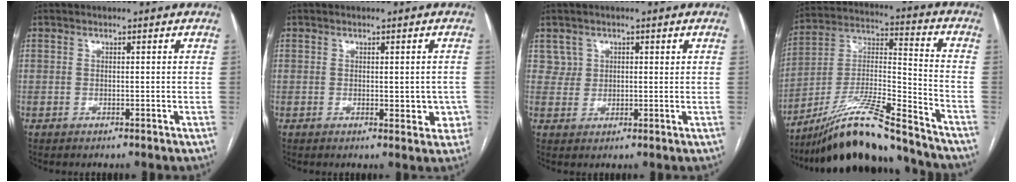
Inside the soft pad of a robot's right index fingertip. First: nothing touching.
{"total": 3.7, "force": [-0.4, 2.0, 3.0], "torque": [-0.026, 0.005, 0.000]}
{"total": 2.8, "force": [1.4, 2.5, 0.0], "torque": [0.012, 0.005, 0.020]}
{"total": 18.2, "force": [-16.0, 0.6, 8.5], "torque": [-0.176, 0.008, -0.291]}